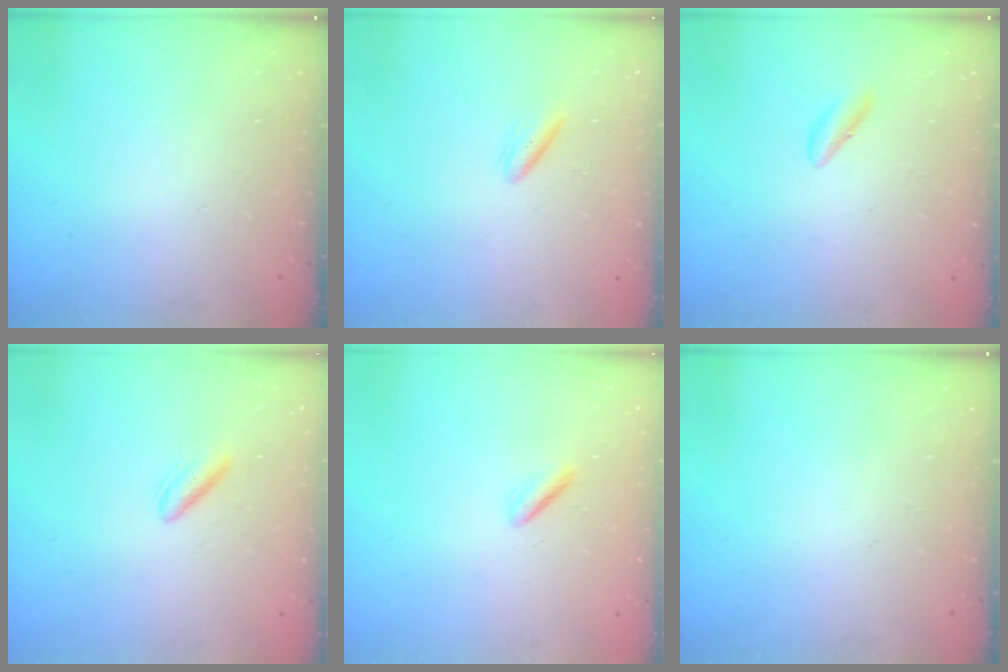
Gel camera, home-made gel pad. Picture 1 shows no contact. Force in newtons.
{"total": 2.9, "press": 2.7, "slide": 1.1}
{"total": 2.1, "press": 2.0, "slide": 0.7}
{"total": 2.6, "press": 2.2, "slide": 1.3}
{"total": 0.8, "press": 0.6, "slide": 0.6}
{"total": 0.0}